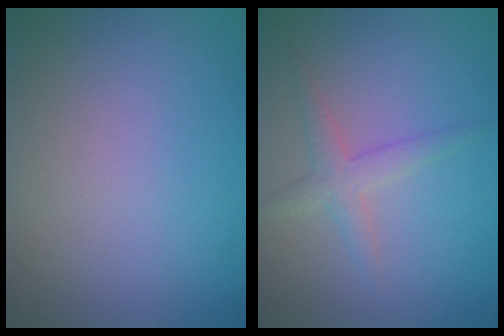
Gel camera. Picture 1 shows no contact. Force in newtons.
{"total": 2.2, "press": 2.2, "slide": 0.1}